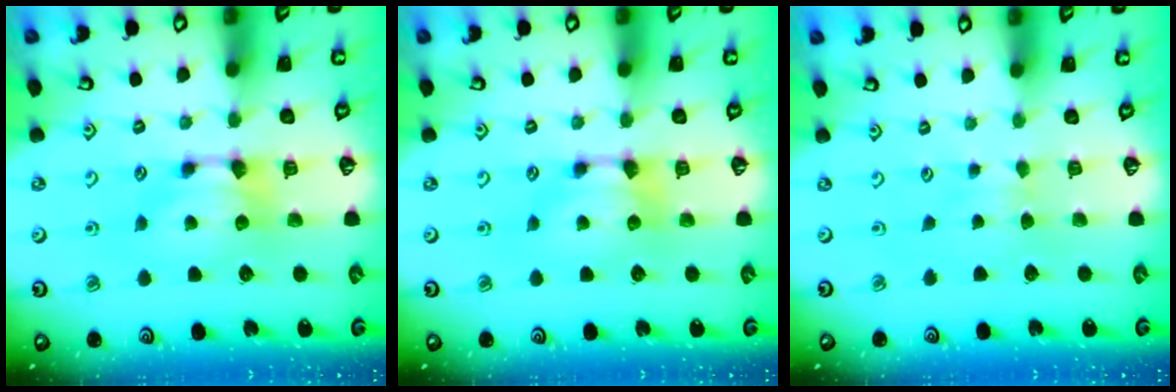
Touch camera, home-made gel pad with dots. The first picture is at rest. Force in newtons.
{"total": 0.0}
{"total": 2.5, "press": 2.5, "slide": 0.5}